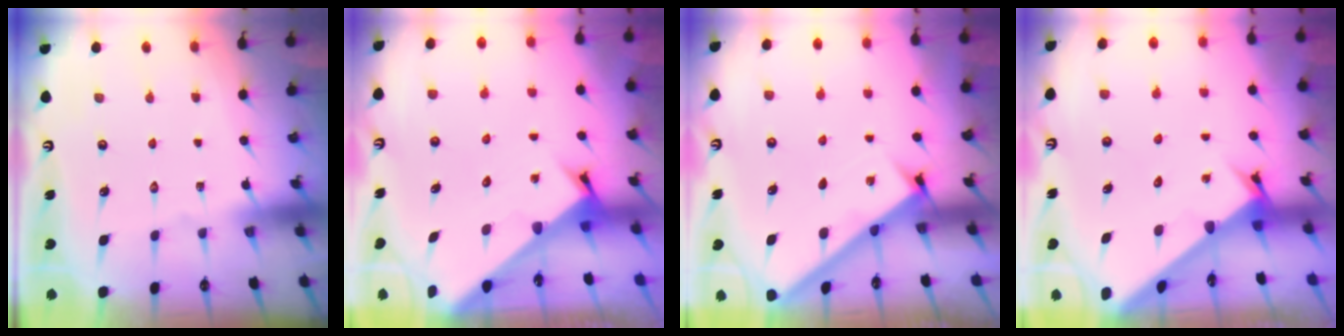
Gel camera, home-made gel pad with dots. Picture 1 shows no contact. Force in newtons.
{"total": 2.7, "press": 2.7, "slide": 0.3}
{"total": 2.7, "press": 2.7, "slide": 0.3}
{"total": 2.7, "press": 2.7, "slide": 0.3}